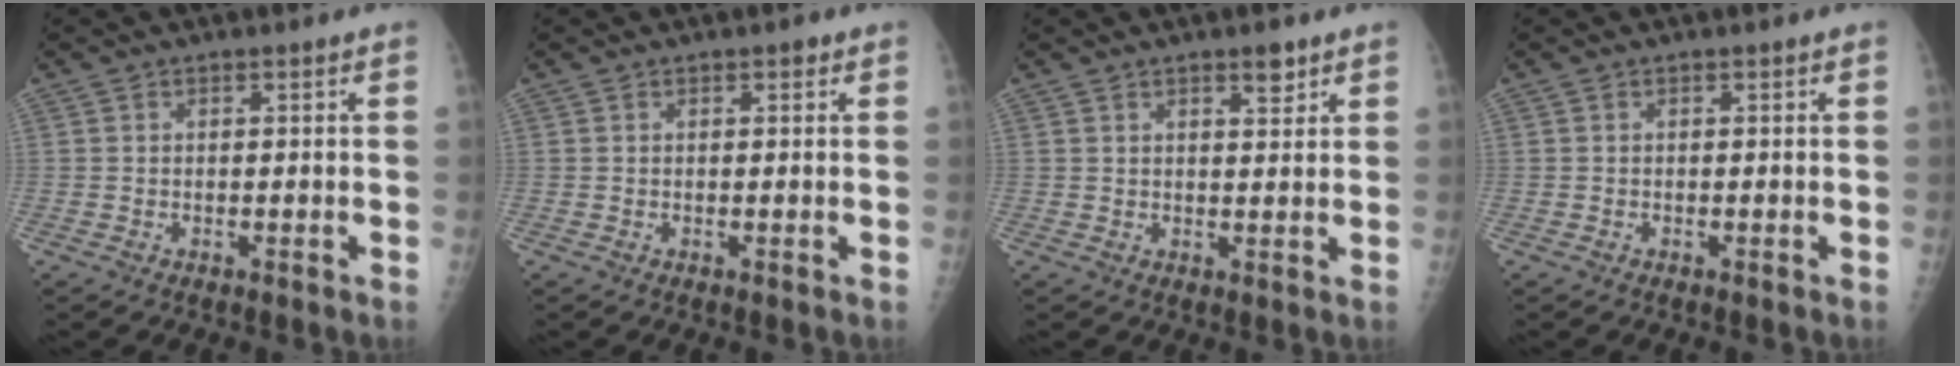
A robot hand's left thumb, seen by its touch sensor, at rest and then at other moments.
{"total": 0.9, "force": [0.5, 0.4, 0.6], "torque": [-0.003, 0.000, 0.003]}
{"total": 3.0, "force": [2.0, 1.0, 2.0], "torque": [-0.016, -0.012, 0.030]}
{"total": 0.0}